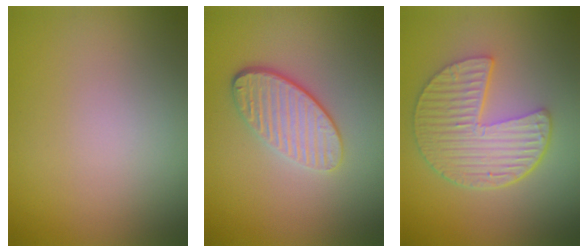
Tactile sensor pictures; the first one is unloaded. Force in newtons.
{"total": 4.2, "press": 3.2, "slide": 2.8}
{"total": 6.6, "press": 4.9, "slide": 4.4}